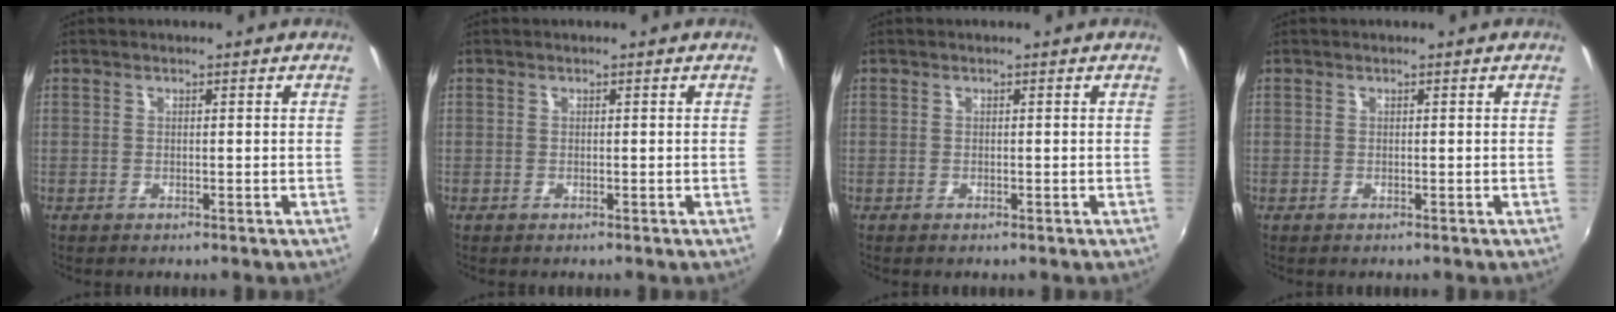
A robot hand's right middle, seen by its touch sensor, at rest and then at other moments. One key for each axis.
{"total": 0.0}
{"total": 0.0}
{"total": 0.0}